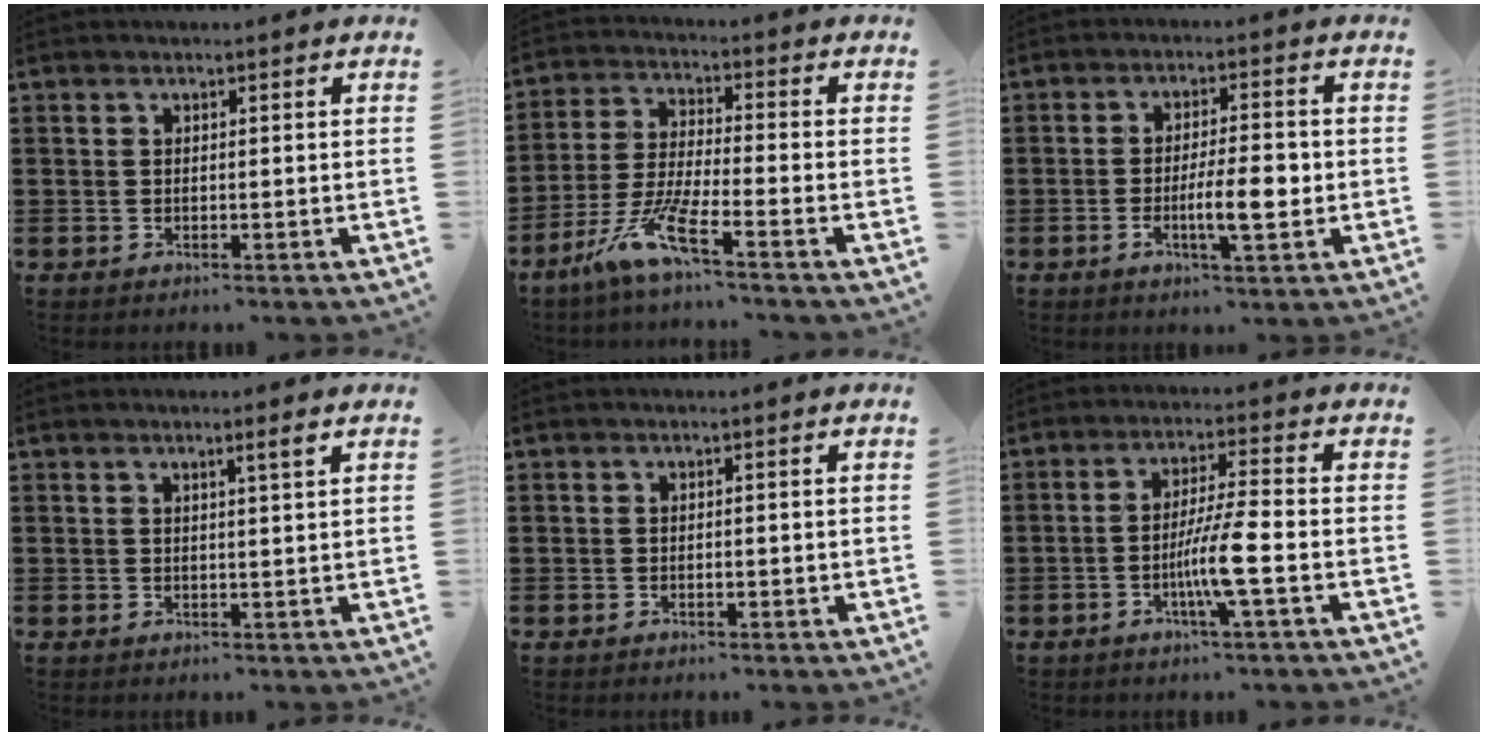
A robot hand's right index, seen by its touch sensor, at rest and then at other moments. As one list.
[{"total": 8.6, "force": [-5.8, 0.3, 6.3], "torque": [-0.159, -0.024, -0.119]}, {"total": 7.0, "force": [-1.4, 1.7, 6.6], "torque": [-0.104, 0.001, -0.025]}, {"total": 1.9, "force": [1.1, -0.2, 1.5], "torque": [-0.029, -0.003, 0.018]}, {"total": 0.8, "force": [-0.2, 0.2, 0.8], "torque": [-0.016, -0.005, -0.002]}, {"total": 7.4, "force": [-2.4, -0.1, 7.0], "torque": [-0.137, -0.016, -0.049]}]